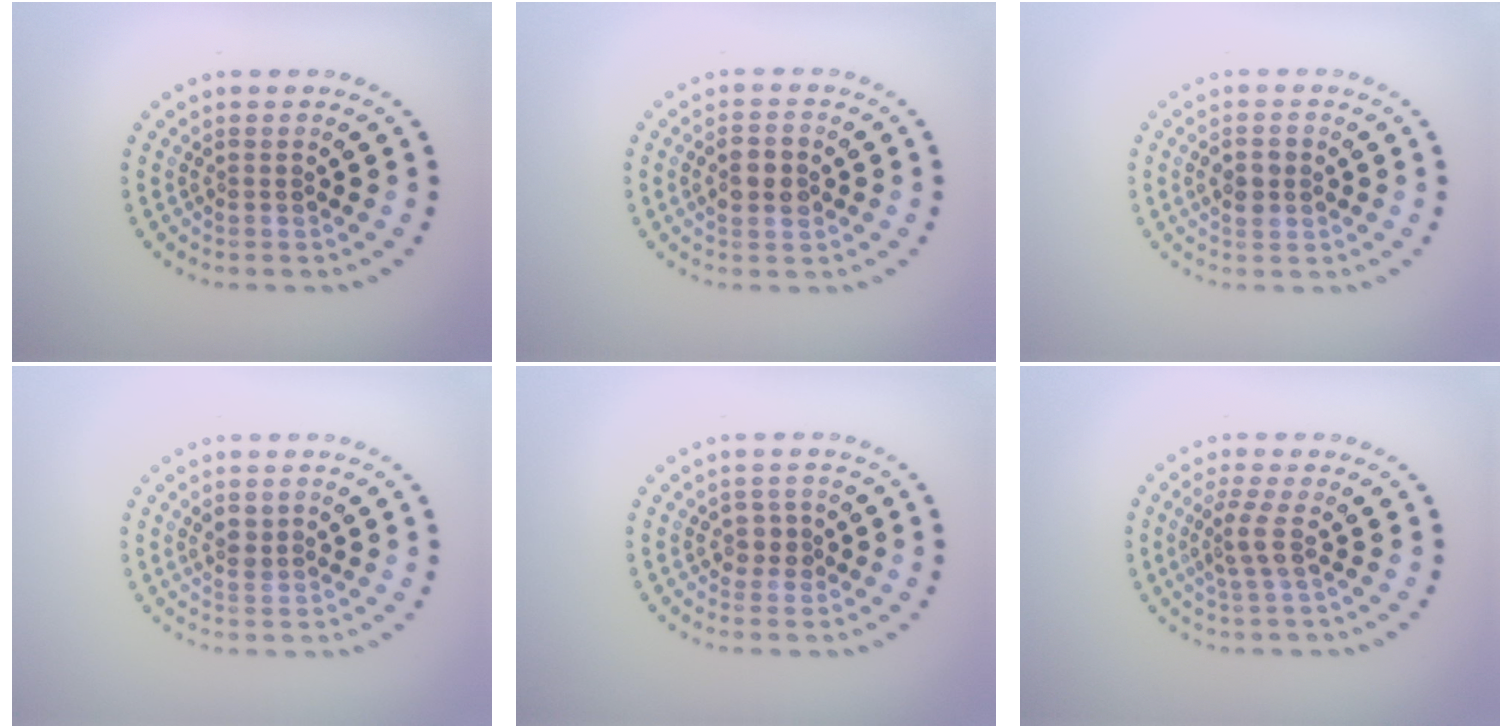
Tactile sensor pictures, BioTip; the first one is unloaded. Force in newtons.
{"total": 2.9, "press": 2.9, "slide": 0.1}
{"total": 2.5, "press": 2.5, "slide": 0.2}
{"total": 1.5, "press": 1.3, "slide": 0.9}
{"total": 1.4, "press": 1.1, "slide": 0.8}
{"total": 2.3, "press": 1.6, "slide": 1.6}